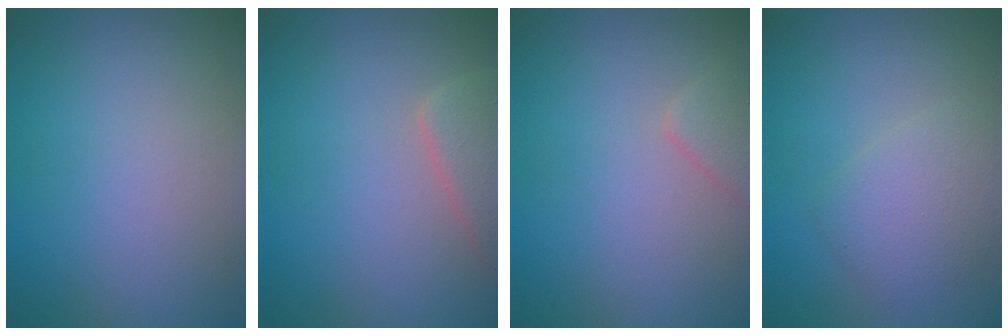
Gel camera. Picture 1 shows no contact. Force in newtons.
{"total": 3.3, "press": 3.3, "slide": 0.2}
{"total": 1.7, "press": 1.7, "slide": 0.1}
{"total": 2.9, "press": 2.9, "slide": 0.0}